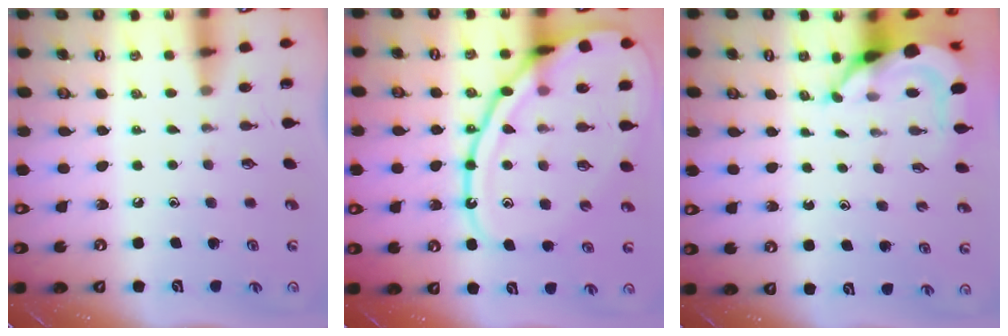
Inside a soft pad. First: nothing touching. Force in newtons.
{"total": 19.5, "press": 19.4, "slide": 1.2}
{"total": 6.1, "press": 6.0, "slide": 0.5}